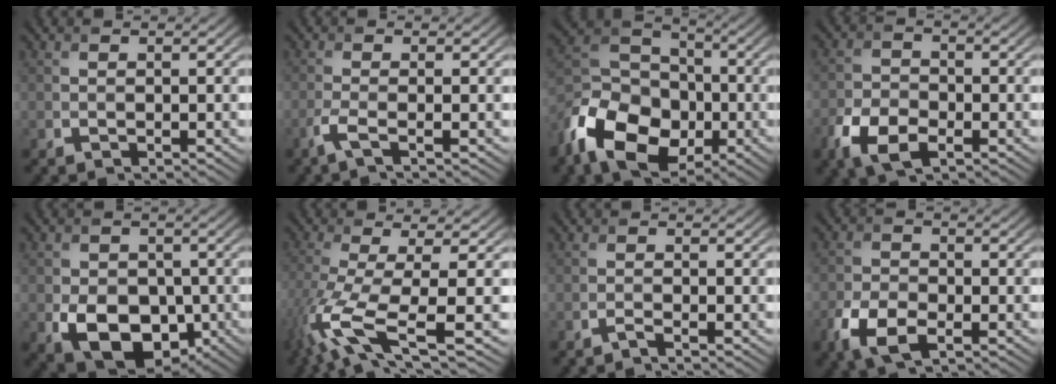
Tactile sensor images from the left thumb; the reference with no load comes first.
{"total": 2.6, "force": [-1.4, 0.3, 2.1], "torque": [-0.045, 0.002, -0.043]}
{"total": 14.3, "force": [-6.5, 9.6, 8.4], "torque": [-0.198, -0.030, -0.142]}
{"total": 6.6, "force": [-3.5, 3.8, 4.1], "torque": [-0.092, -0.010, -0.074]}
{"total": 8.9, "force": [-2.8, 6.3, 5.7], "torque": [-0.105, -0.028, -0.045]}
{"total": 9.8, "force": [-3.6, 2.3, 8.9], "torque": [-0.180, -0.008, -0.074]}
{"total": 1.1, "force": [-0.9, 0.0, 0.7], "torque": [-0.009, -0.001, -0.025]}
{"total": 6.0, "force": [-3.0, 3.3, 4.0], "torque": [-0.091, -0.011, -0.067]}